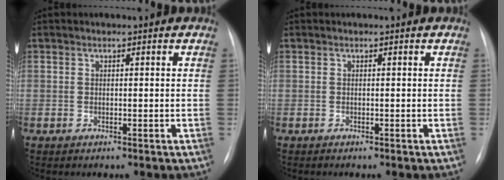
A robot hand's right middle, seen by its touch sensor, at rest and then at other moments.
{"total": 0.0}